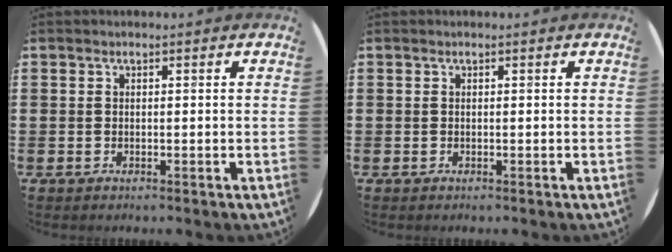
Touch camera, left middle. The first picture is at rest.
{"total": 0.0}